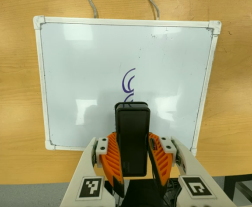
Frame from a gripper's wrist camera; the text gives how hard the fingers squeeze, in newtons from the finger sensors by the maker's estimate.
{"total": 10.1, "left": 8.3, "right": 11.8}